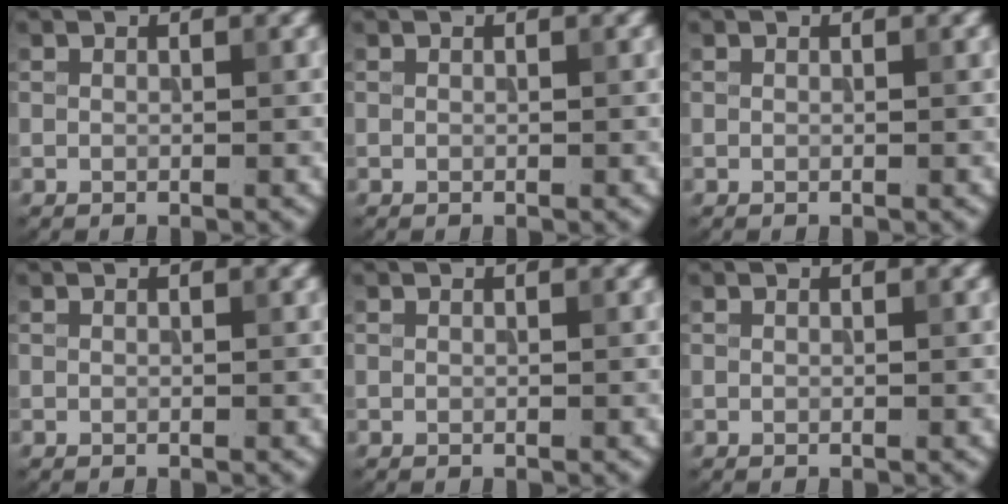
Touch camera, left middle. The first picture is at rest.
{"total": 0.0}
{"total": 0.0}
{"total": 0.0}
{"total": 0.0}
{"total": 0.0}